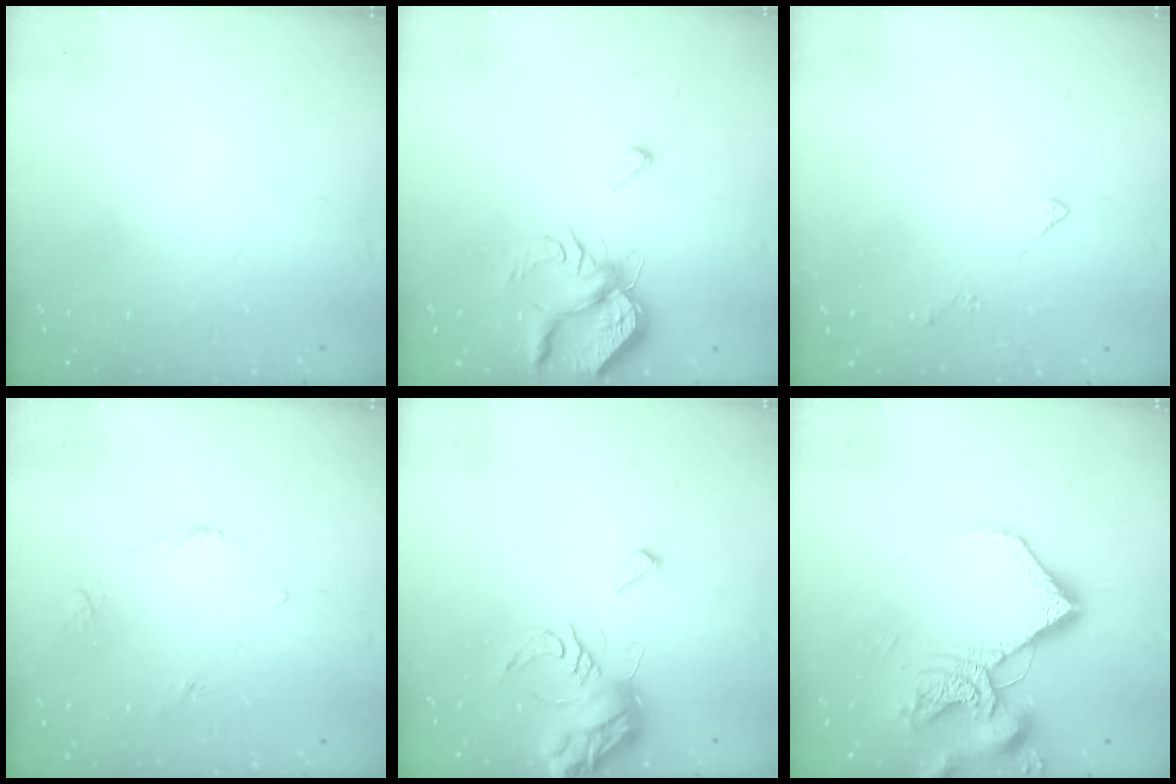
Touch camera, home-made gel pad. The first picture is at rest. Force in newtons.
{"total": 6.8, "press": 6.8, "slide": 1.1}
{"total": 3.3, "press": 3.3, "slide": 0.6}
{"total": 3.4, "press": 3.4, "slide": 0.4}
{"total": 8.1, "press": 8.1, "slide": 0.9}
{"total": 12.6, "press": 12.5, "slide": 1.6}